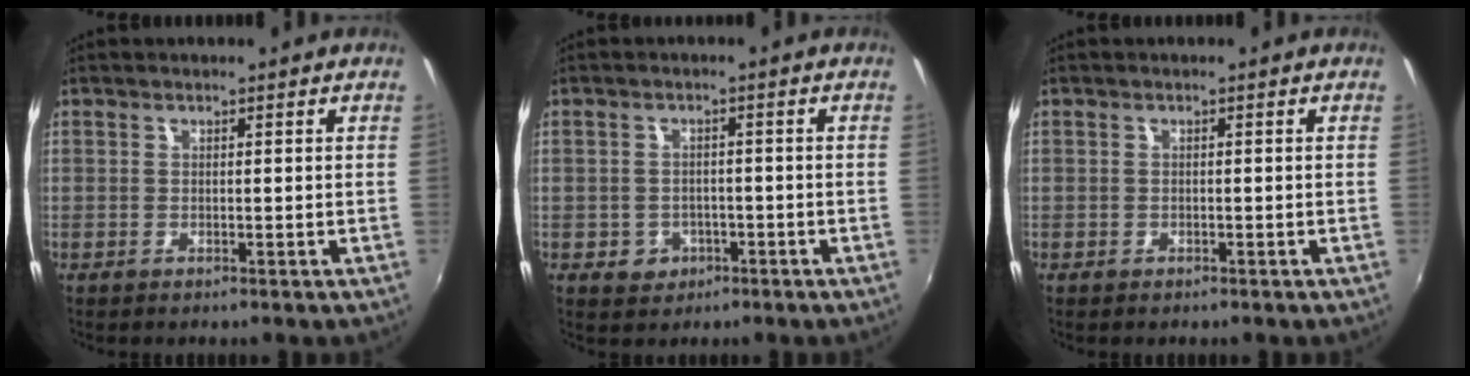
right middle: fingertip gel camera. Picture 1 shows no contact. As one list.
[{"total": 4.7, "force": [-1.9, 4.2, 1.2], "torque": [-0.034, 0.004, -0.023]}, {"total": 1.1, "force": [-0.7, 0.8, 0.2], "torque": [-0.007, -0.003, -0.010]}]